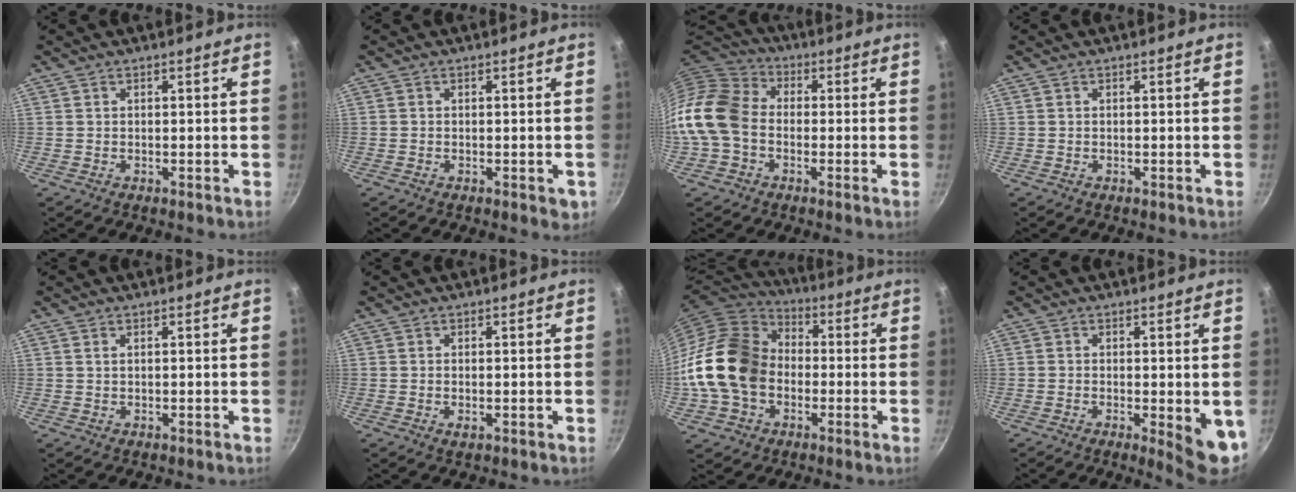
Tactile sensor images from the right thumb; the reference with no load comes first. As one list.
[{"total": 2.9, "force": [-1.0, 1.6, 2.2], "torque": [-0.023, -0.003, -0.014]}, {"total": 13.6, "force": [-2.4, 10.1, 8.7], "torque": [-0.153, 0.032, -0.070]}, {"total": 0.0}, {"total": 0.6, "force": [0.3, 0.3, 0.4], "torque": [-0.008, 0.001, 0.007]}, {"total": 1.2, "force": [-0.2, 0.6, 1.1], "torque": [-0.020, -0.002, -0.003]}, {"total": 19.2, "force": [-2.0, 14.9, 12.0], "torque": [-0.207, 0.042, -0.043]}, {"total": 7.2, "force": [-1.2, 2.1, 6.8], "torque": [-0.077, -0.010, -0.012]}]